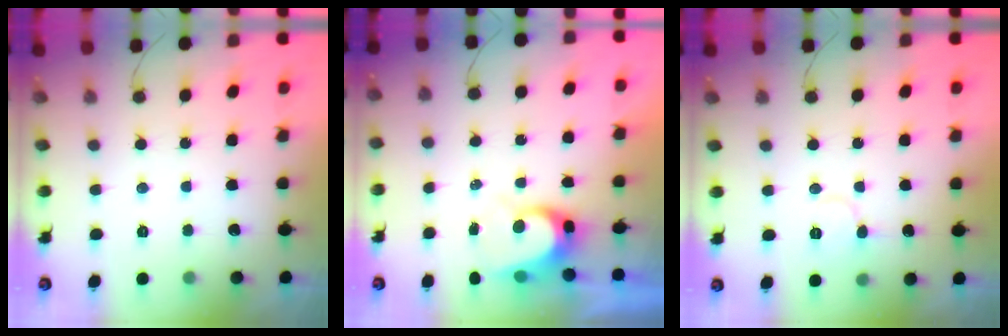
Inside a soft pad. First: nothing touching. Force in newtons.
{"total": 6.5, "press": 6.5, "slide": 0.6}
{"total": 6.9, "press": 6.9, "slide": 0.4}